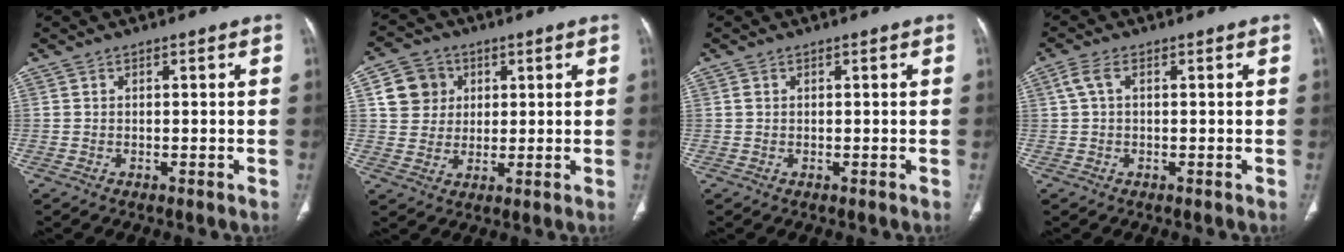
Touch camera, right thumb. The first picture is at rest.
{"total": 8.1, "force": [2.4, 7.3, 2.4], "torque": [-0.016, -0.001, 0.044]}
{"total": 0.6, "force": [0.3, 0.4, 0.3], "torque": [-0.006, 0.004, 0.007]}
{"total": 2.8, "force": [0.7, 1.4, 2.4], "torque": [-0.062, 0.016, 0.014]}